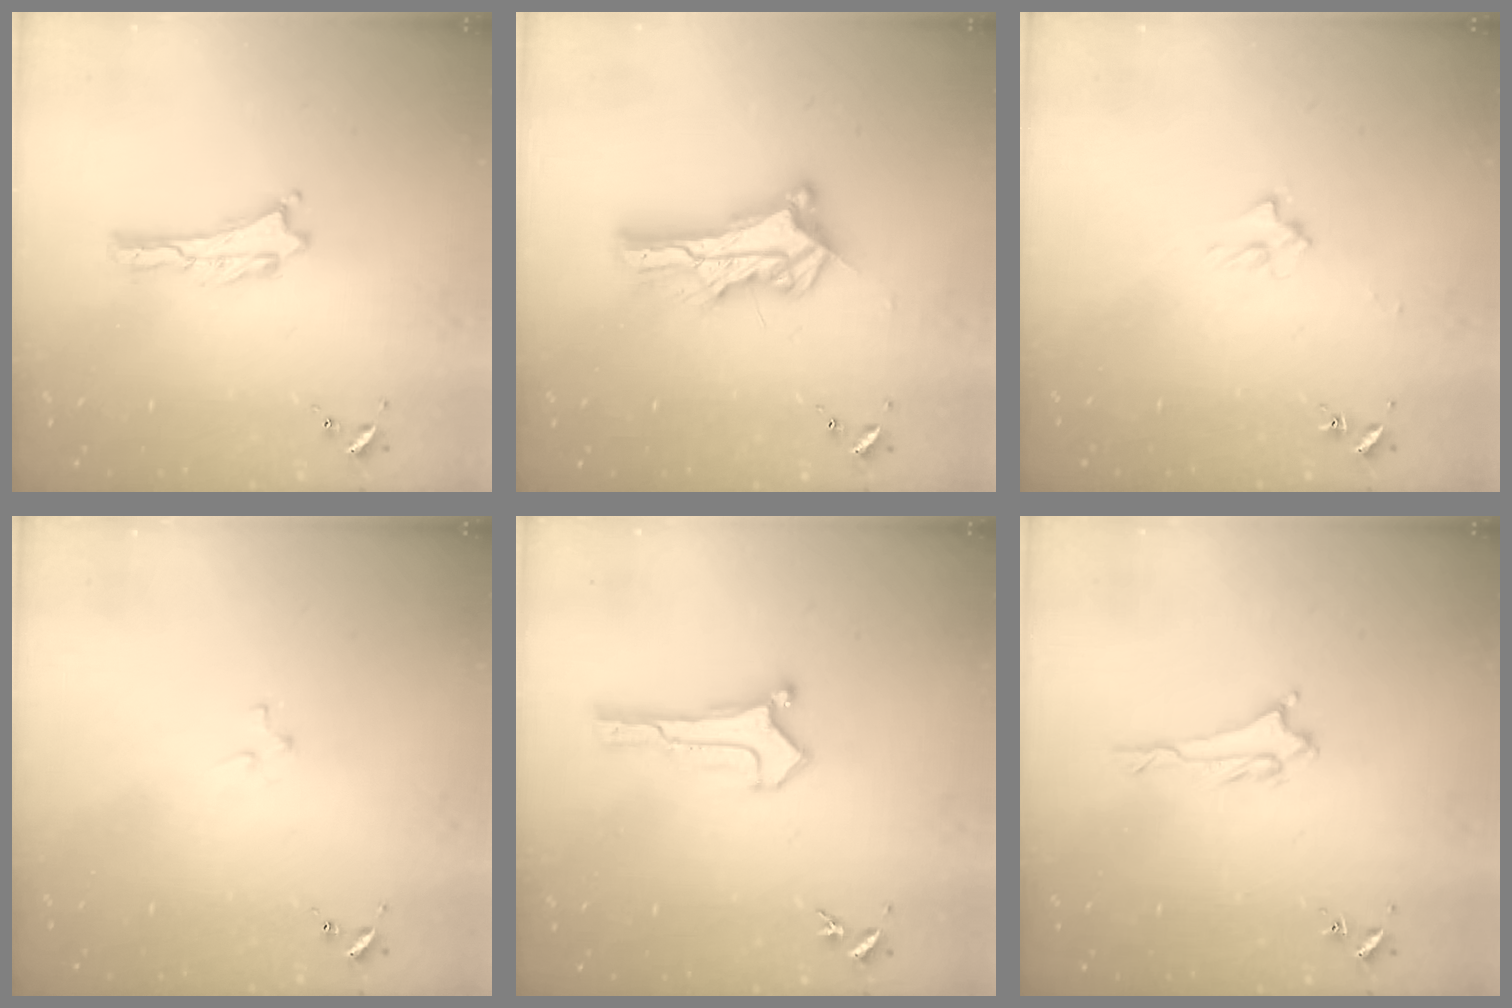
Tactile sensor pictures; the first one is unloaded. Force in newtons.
{"total": 10.1, "press": 10.0, "slide": 0.9}
{"total": 2.0, "press": 2.0, "slide": 0.3}
{"total": 2.1, "press": 2.1, "slide": 0.2}
{"total": 0.6, "press": 0.6, "slide": 0.0}
{"total": 1.6, "press": 1.6, "slide": 0.1}